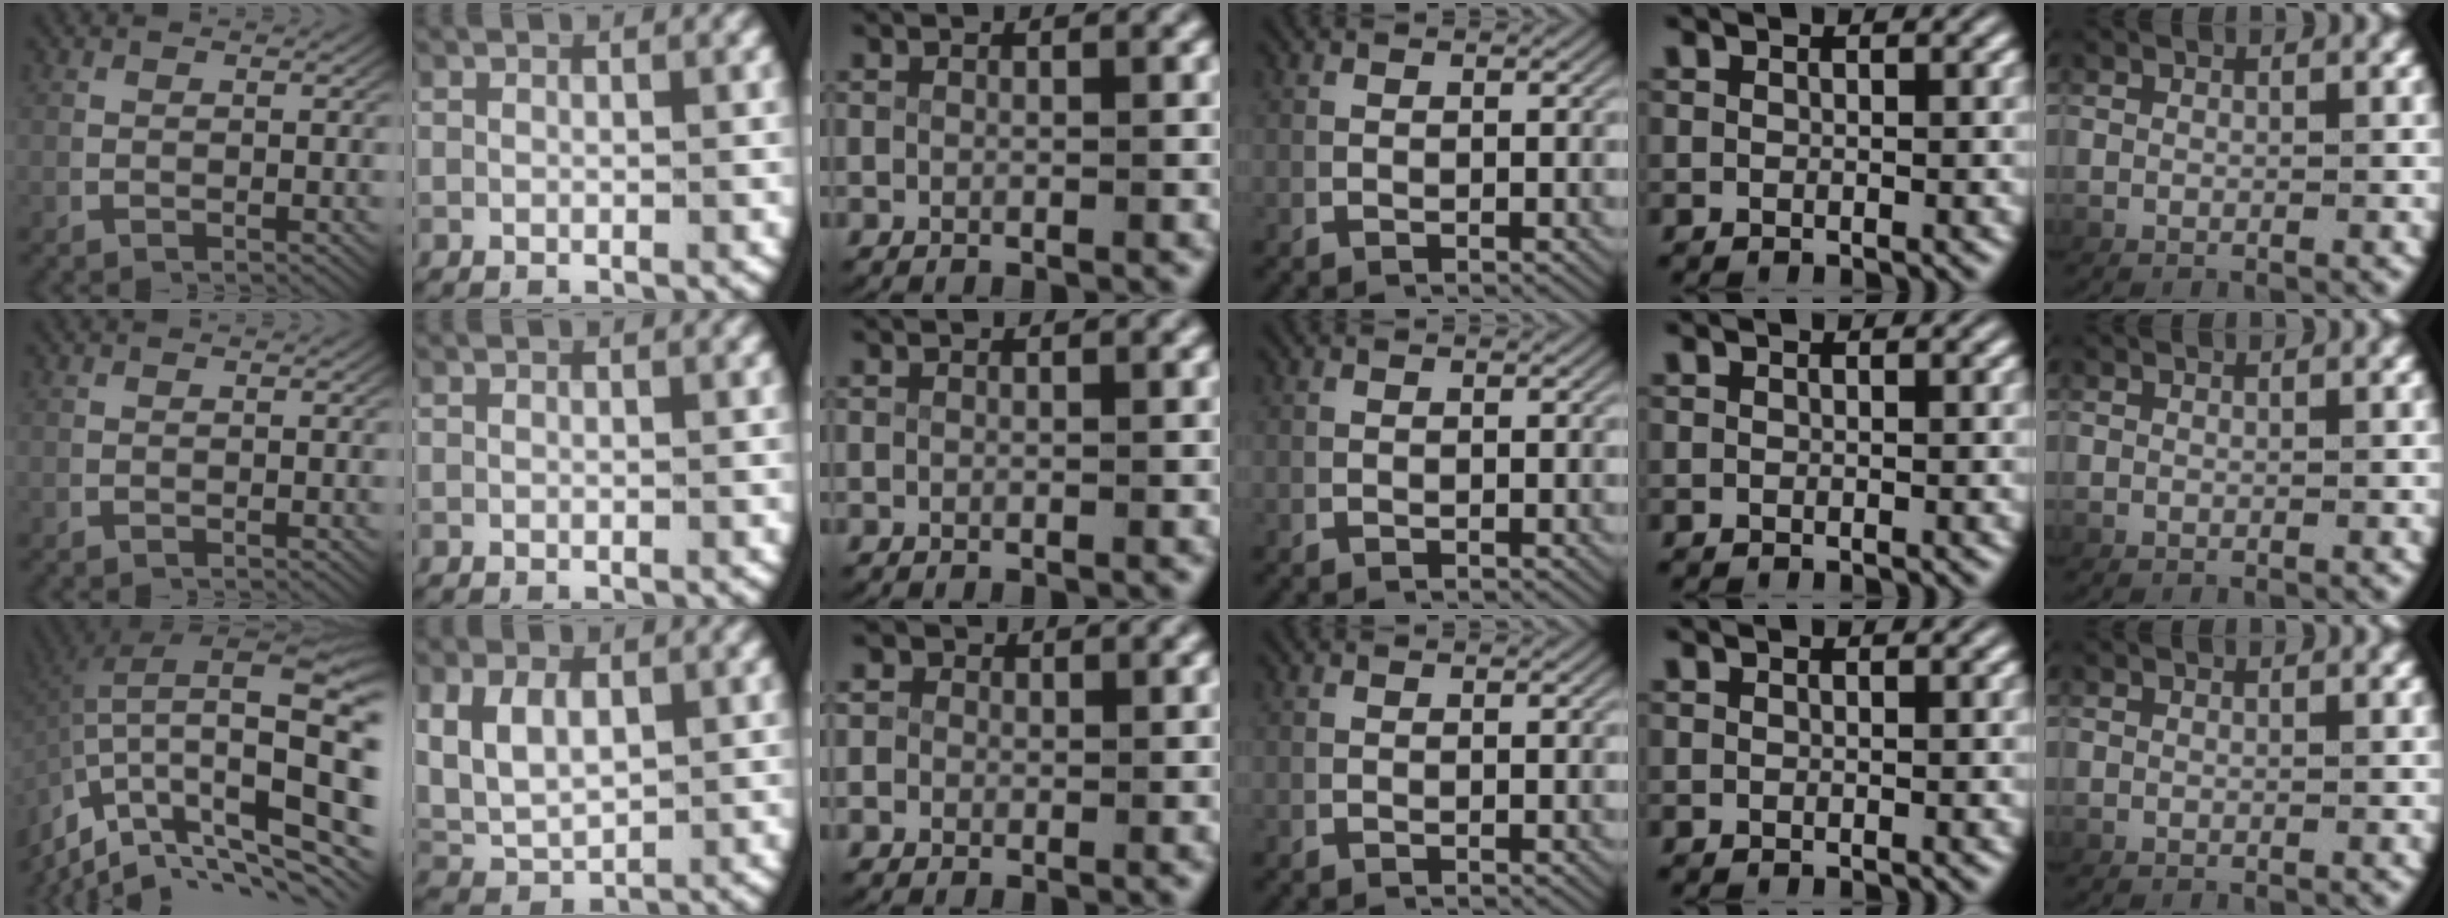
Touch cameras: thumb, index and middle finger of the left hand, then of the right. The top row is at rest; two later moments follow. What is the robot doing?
{"motion": "lift_and_place", "object": "coat"}